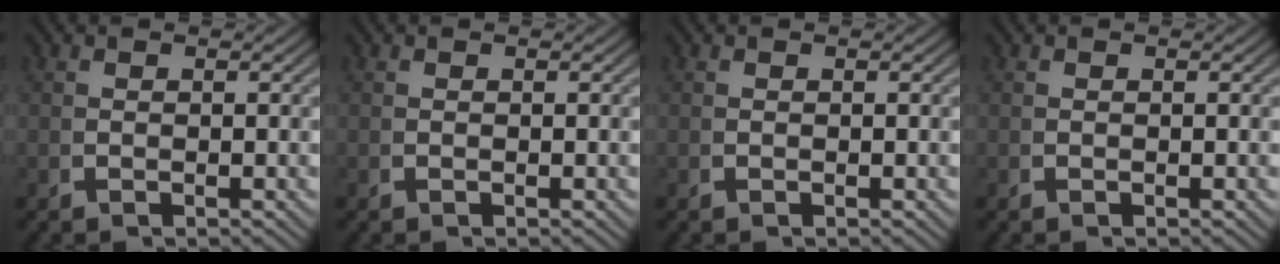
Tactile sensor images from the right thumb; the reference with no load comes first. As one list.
[{"total": 0.0}, {"total": 0.0}, {"total": 0.0}]